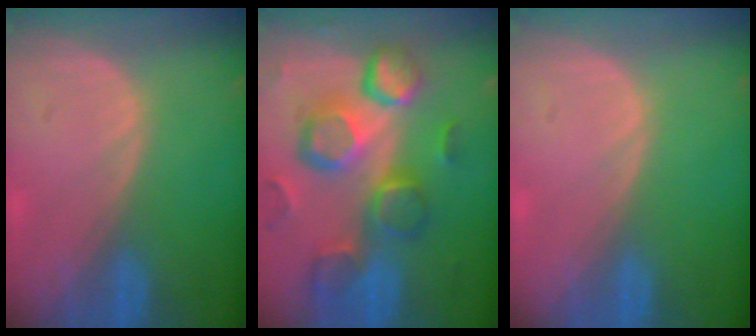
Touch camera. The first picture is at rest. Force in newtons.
{"total": 12.5, "press": 10.9, "slide": 6.1}
{"total": 0.0}